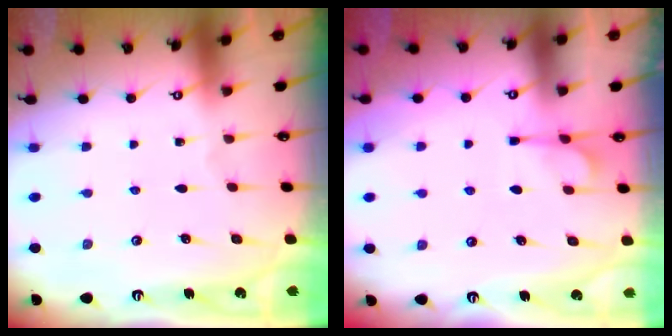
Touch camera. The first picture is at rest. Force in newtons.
{"total": 2.8, "press": 2.4, "slide": 1.5}